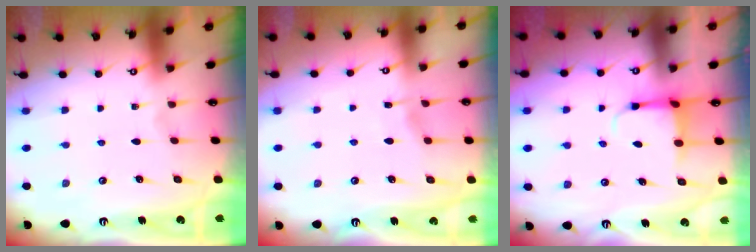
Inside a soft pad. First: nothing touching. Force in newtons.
{"total": 2.5, "press": 2.5, "slide": 0.4}
{"total": 3.8, "press": 3.6, "slide": 1.3}